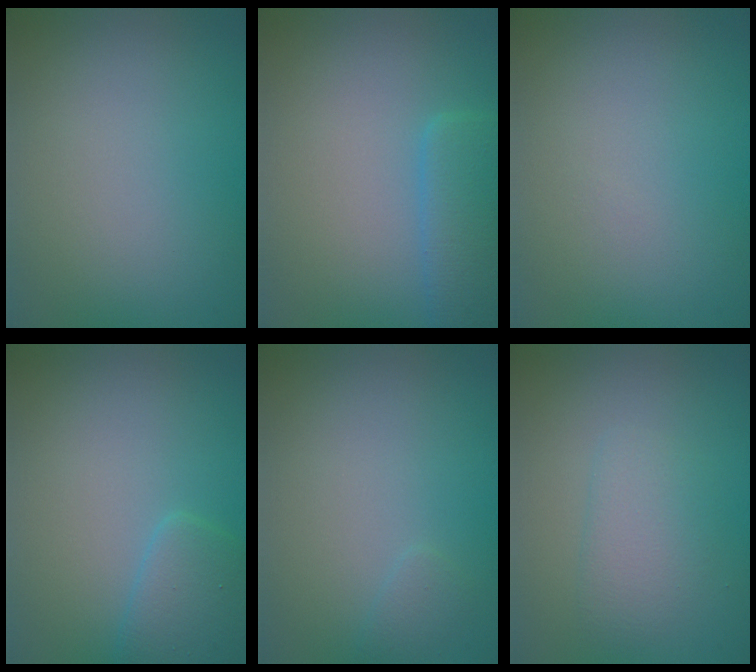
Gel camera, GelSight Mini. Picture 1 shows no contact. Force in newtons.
{"total": 3.3, "press": 3.3, "slide": 0.2}
{"total": 0.0}
{"total": 2.3, "press": 2.3, "slide": 0.1}
{"total": 0.8, "press": 0.8, "slide": 0.1}
{"total": 2.2, "press": 2.2, "slide": 0.1}